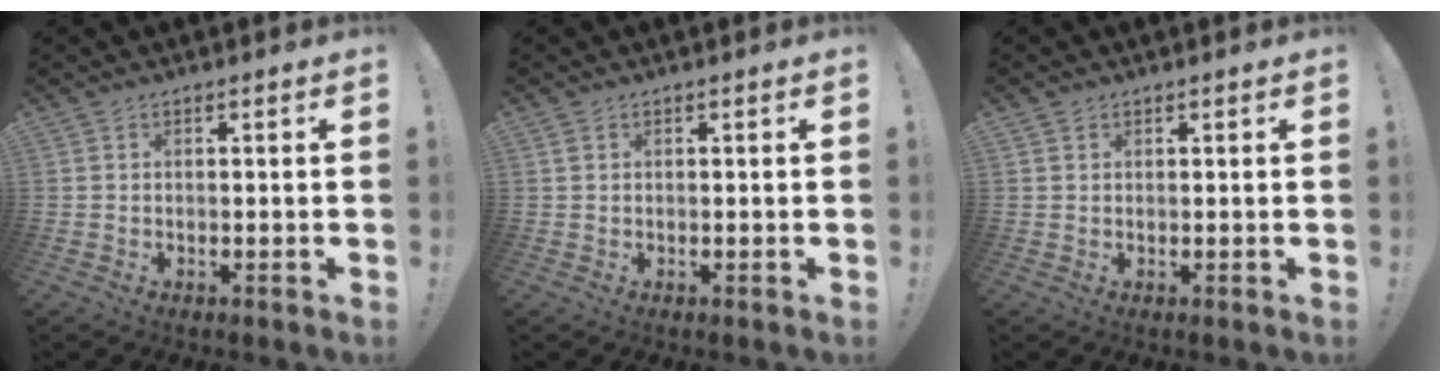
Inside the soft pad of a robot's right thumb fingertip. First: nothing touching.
{"total": 0.8, "force": [0.4, 0.5, 0.5], "torque": [-0.003, 0.000, 0.005]}
{"total": 0.7, "force": [0.5, 0.5, 0.0], "torque": [0.001, 0.000, 0.010]}